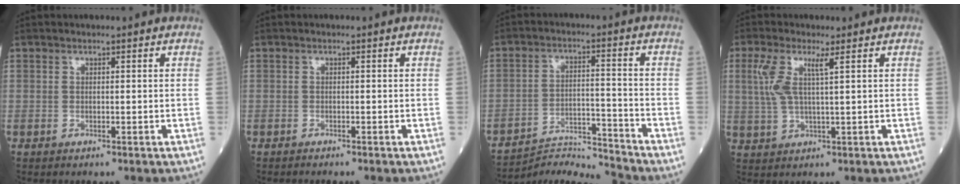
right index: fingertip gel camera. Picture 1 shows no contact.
{"total": 1.3, "force": [-1.2, 0.1, 0.5], "torque": [-0.008, -0.001, -0.014]}
{"total": 9.5, "force": [-9.2, -1.9, -0.6], "torque": [0.002, 0.017, -0.162]}
{"total": 5.7, "force": [2.1, 0.8, 5.2], "torque": [-0.129, 0.012, 0.044]}